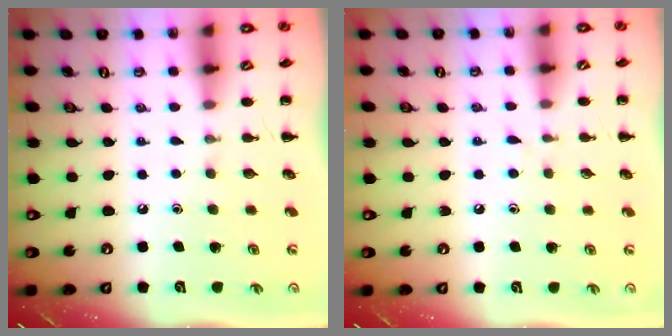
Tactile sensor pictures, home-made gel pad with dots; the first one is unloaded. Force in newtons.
{"total": 2.8, "press": 2.4, "slide": 1.4}